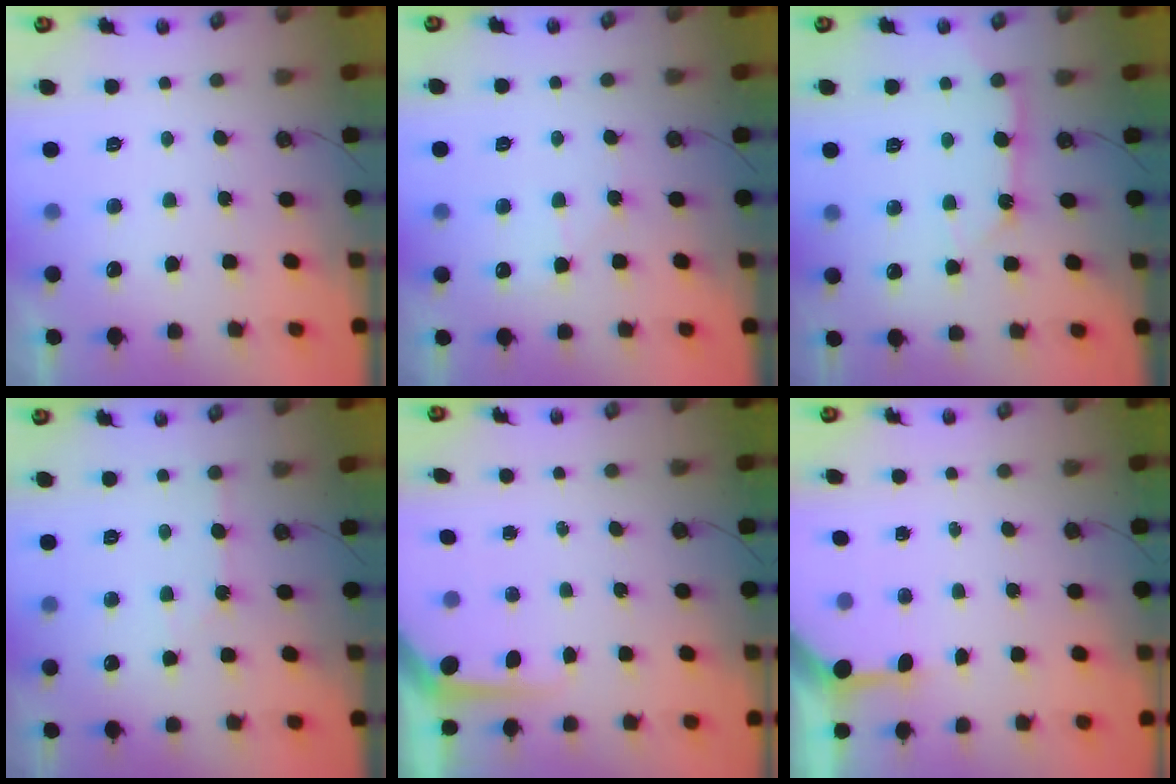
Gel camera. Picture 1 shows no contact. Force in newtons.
{"total": 4.8, "press": 4.7, "slide": 0.7}
{"total": 7.5, "press": 7.5, "slide": 0.9}
{"total": 2.9, "press": 2.9, "slide": 0.5}
{"total": 4.8, "press": 4.7, "slide": 0.5}
{"total": 3.3, "press": 3.3, "slide": 0.4}